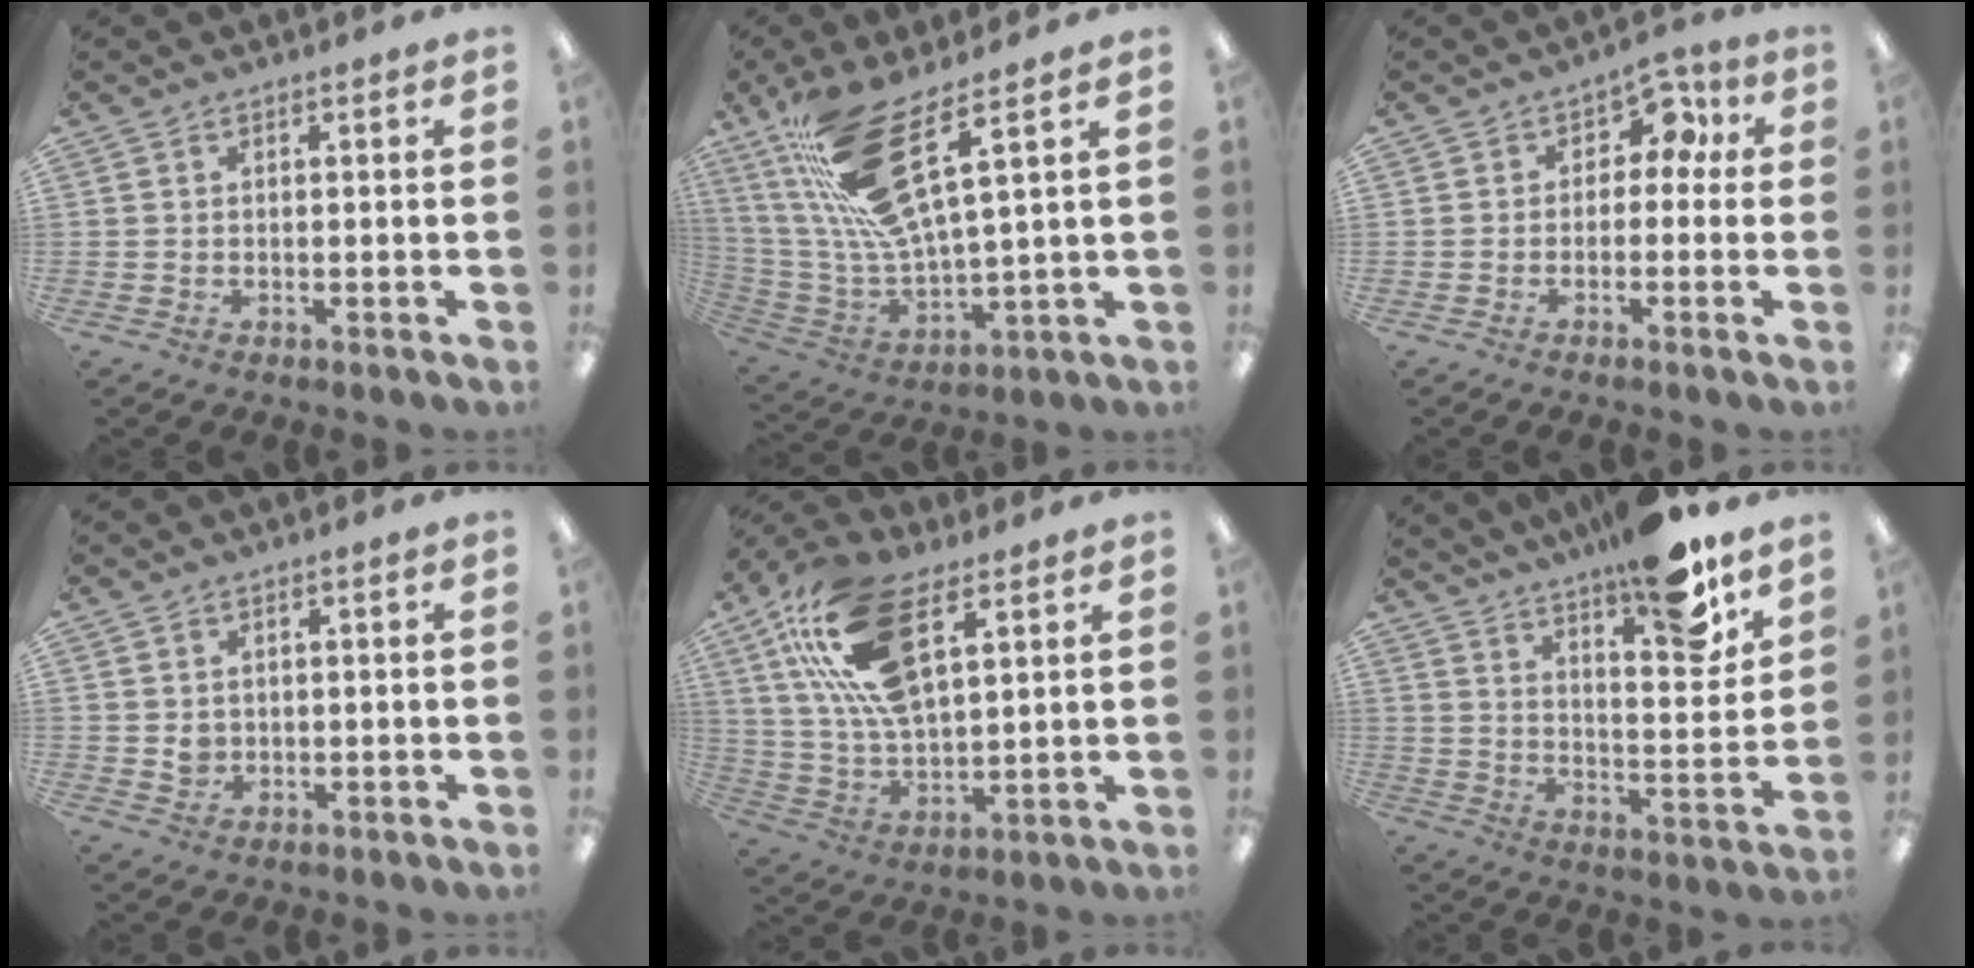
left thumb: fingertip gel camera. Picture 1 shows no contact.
{"total": 18.9, "force": [10.2, 4.9, 15.1], "torque": [-0.313, -0.037, 0.170]}
{"total": 5.7, "force": [1.3, 4.2, 3.6], "torque": [-0.044, -0.002, 0.017]}
{"total": 2.3, "force": [0.5, 2.0, 1.0], "torque": [-0.014, 0.001, 0.006]}
{"total": 20.1, "force": [10.5, 9.4, 14.4], "torque": [-0.300, -0.029, 0.186]}
{"total": 14.3, "force": [11.9, 2.6, 7.5], "torque": [-0.110, -0.087, 0.198]}